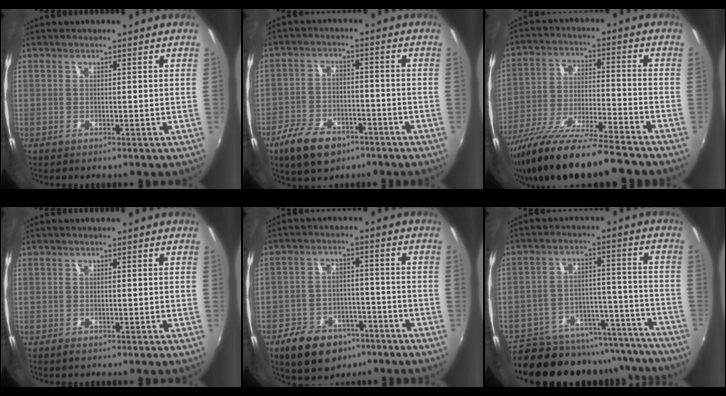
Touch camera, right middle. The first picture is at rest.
{"total": 10.6, "force": [-6.9, 5.6, 5.8], "torque": [-0.140, -0.007, -0.120]}
{"total": 18.8, "force": [-15.3, 1.9, 10.7], "torque": [-0.204, -0.047, -0.260]}
{"total": 0.7, "force": [-0.5, 0.3, 0.4], "torque": [-0.009, -0.004, -0.010]}
{"total": 12.3, "force": [-8.1, 7.4, 5.6], "torque": [-0.133, 0.011, -0.114]}
{"total": 25.1, "force": [-22.4, 8.5, 7.5], "torque": [-0.139, 0.030, -0.284]}